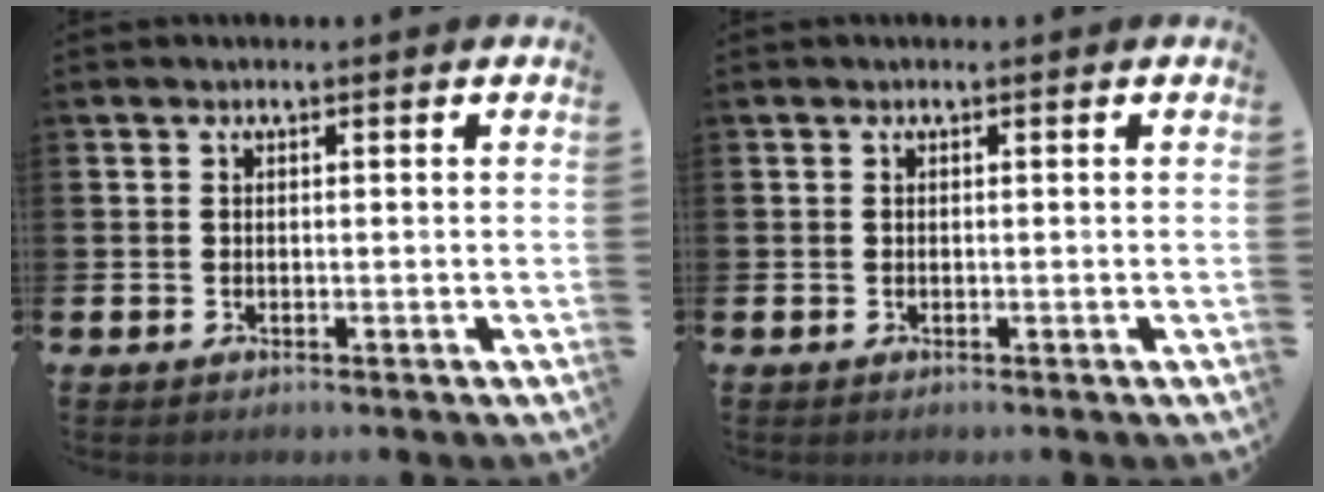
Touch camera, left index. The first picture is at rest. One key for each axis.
{"total": 0.0}